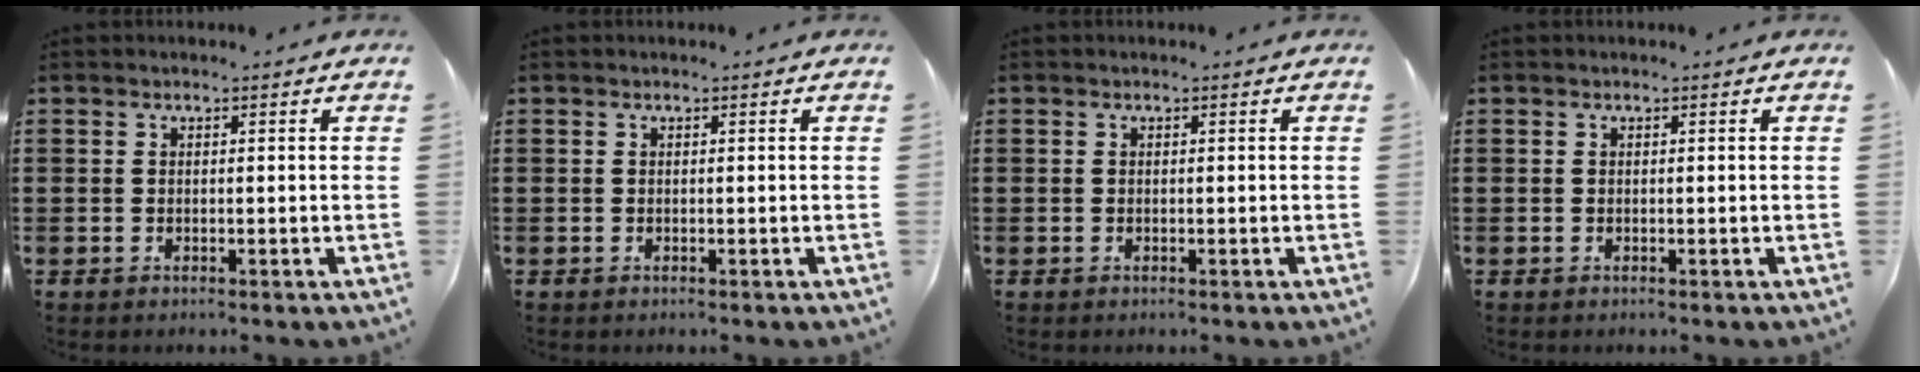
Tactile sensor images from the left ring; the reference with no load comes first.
{"total": 0.0}
{"total": 0.0}
{"total": 0.0}